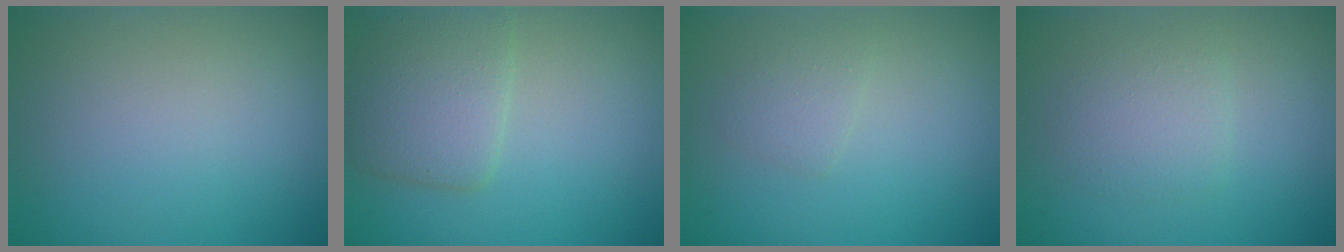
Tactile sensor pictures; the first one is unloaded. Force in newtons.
{"total": 4.2, "press": 4.2, "slide": 0.1}
{"total": 1.5, "press": 1.5, "slide": 0.2}
{"total": 2.3, "press": 2.3, "slide": 0.1}